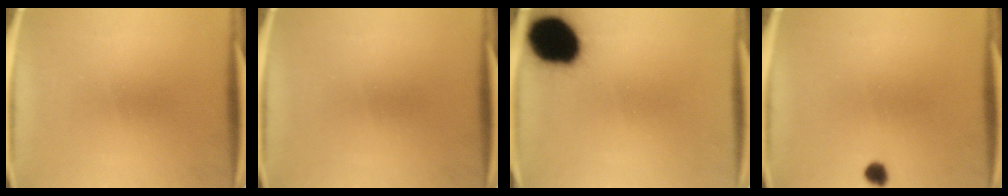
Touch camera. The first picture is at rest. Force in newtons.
{"total": 0.0}
{"total": 19.0}
{"total": 2.0}